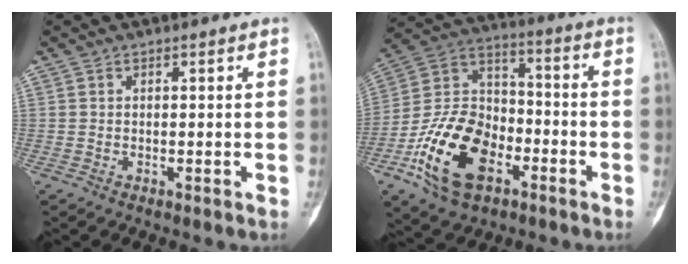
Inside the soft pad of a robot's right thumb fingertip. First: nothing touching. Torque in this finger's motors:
{"motor_torque": [0.26, 0.75, 1.77, -1.01, 0.45]}